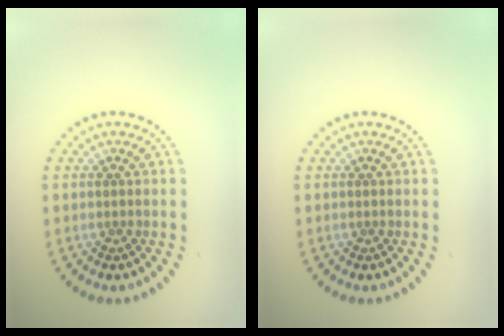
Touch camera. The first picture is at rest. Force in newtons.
{"total": 0.0}